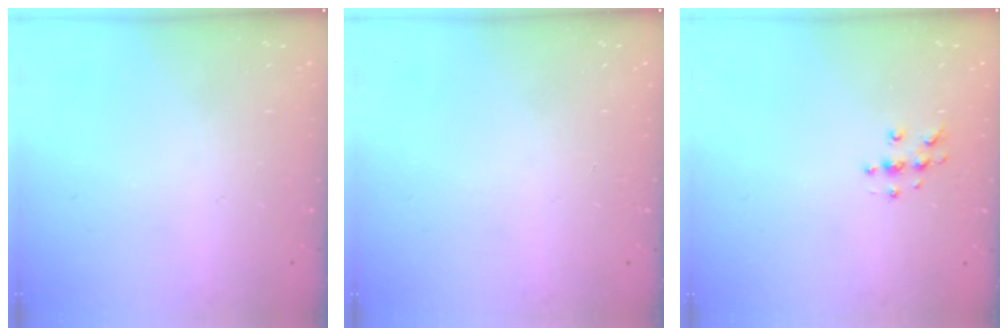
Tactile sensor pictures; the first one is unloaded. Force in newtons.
{"total": 0.0}
{"total": 4.9, "press": 4.8, "slide": 0.6}